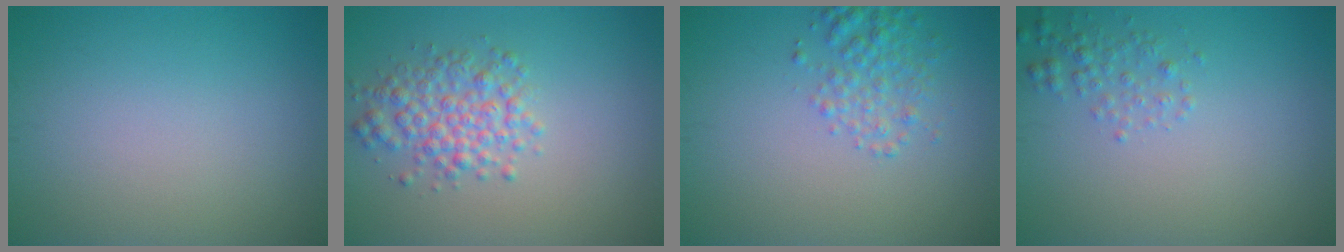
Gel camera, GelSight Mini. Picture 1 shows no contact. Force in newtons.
{"total": 3.7, "press": 3.7, "slide": 0.1}
{"total": 2.6, "press": 2.6, "slide": 0.1}
{"total": 1.6, "press": 1.6, "slide": 0.1}